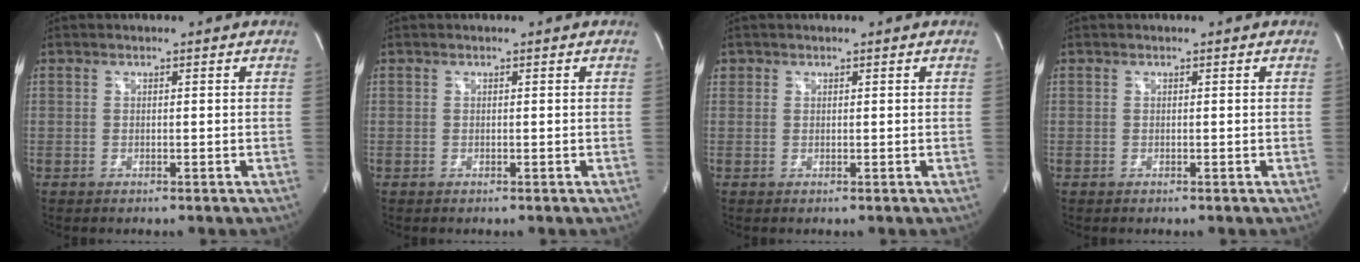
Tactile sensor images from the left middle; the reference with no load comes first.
{"total": 0.0}
{"total": 0.6, "force": [0.3, 0.5, 0.0], "torque": [0.005, 0.004, 0.005]}
{"total": 0.0}